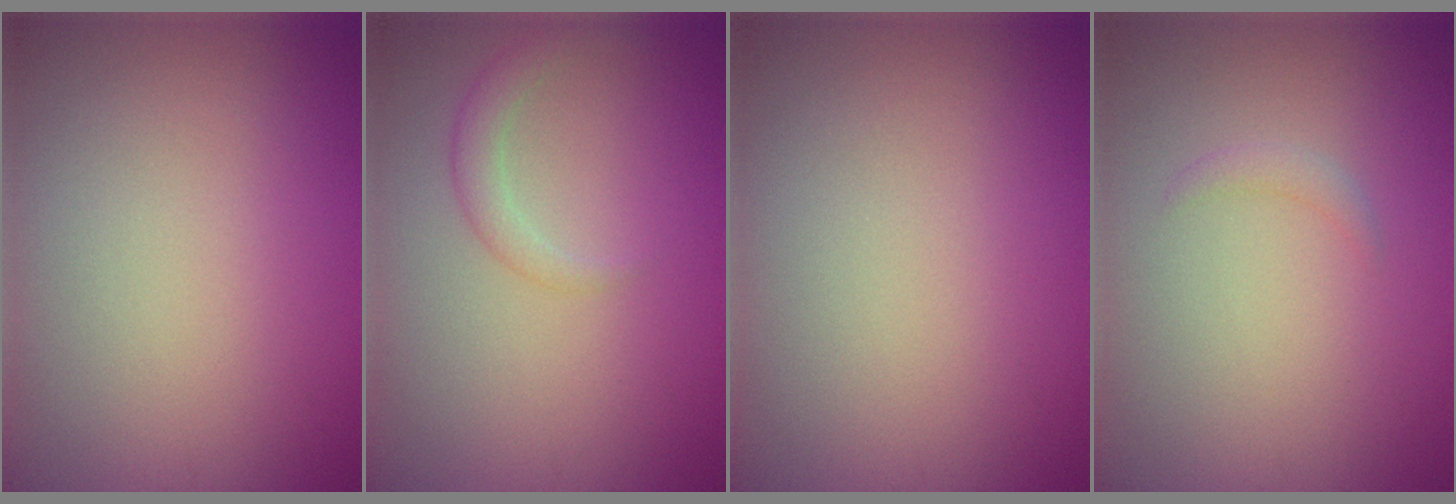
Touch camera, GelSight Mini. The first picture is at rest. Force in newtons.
{"total": 1.7, "press": 1.7, "slide": 0.1}
{"total": 0.0}
{"total": 0.8, "press": 0.8, "slide": 0.1}